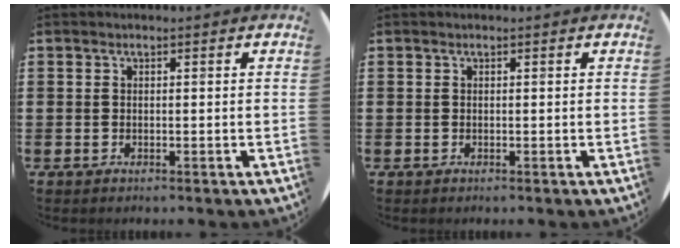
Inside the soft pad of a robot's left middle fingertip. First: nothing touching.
{"total": 0.0}